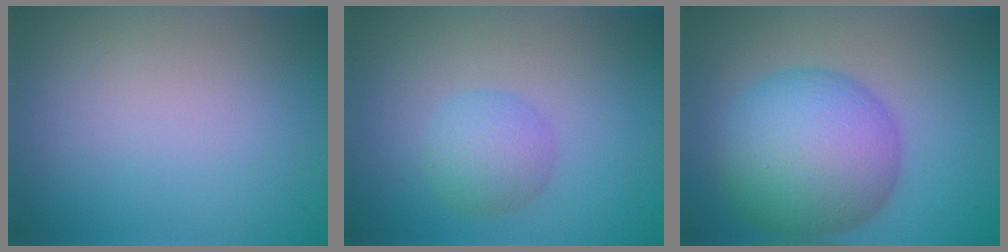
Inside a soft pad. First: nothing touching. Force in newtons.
{"total": 2.8, "press": 2.8, "slide": 0.1}
{"total": 10.3, "press": 10.3, "slide": 0.2}